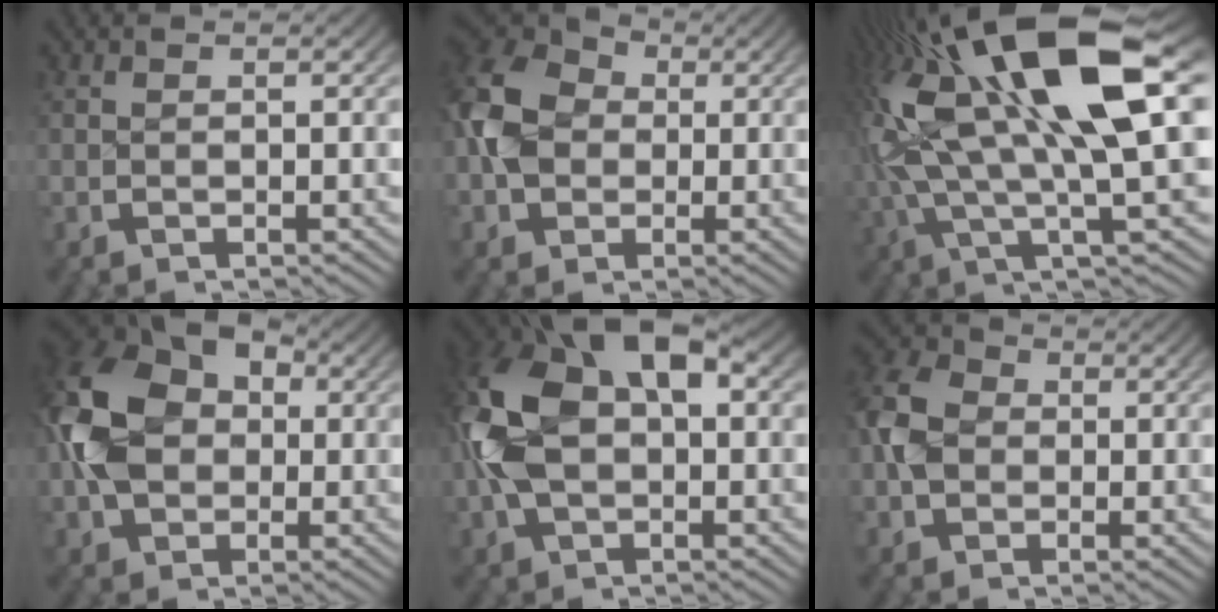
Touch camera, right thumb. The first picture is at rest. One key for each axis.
{"total": 10.0, "fx": 0.9, "fy": 7.9, "fz": 6.1, "tx": -0.150, "ty": -0.014, "tz": 0.015}
{"total": 17.0, "fx": 2.4, "fy": 7.5, "fz": 15.1, "tx": -0.291, "ty": 0.004, "tz": 0.039}
{"total": 12.5, "fx": 0.7, "fy": 9.3, "fz": 8.2, "tx": -0.207, "ty": -0.025, "tz": 0.020}
{"total": 12.5, "fx": 0.8, "fy": 8.6, "fz": 9.0, "tx": -0.211, "ty": -0.002, "tz": 0.012}
{"total": 6.6, "fx": 0.1, "fy": 5.4, "fz": 3.8, "tx": -0.104, "ty": -0.015, "tz": -0.001}